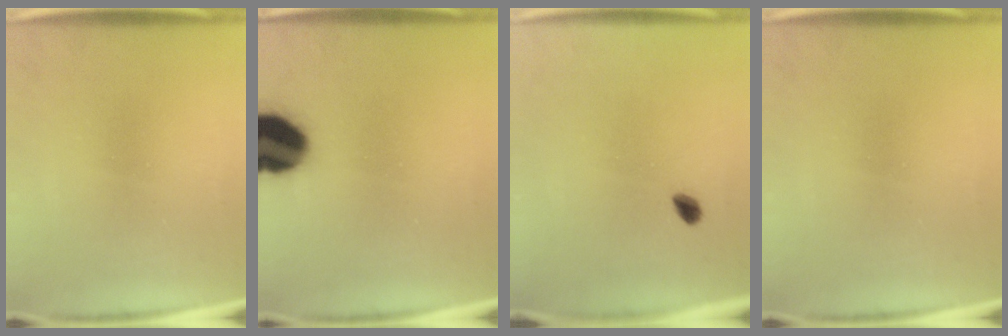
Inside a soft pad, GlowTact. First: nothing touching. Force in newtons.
{"total": 14.9}
{"total": 1.7}
{"total": 0.0}